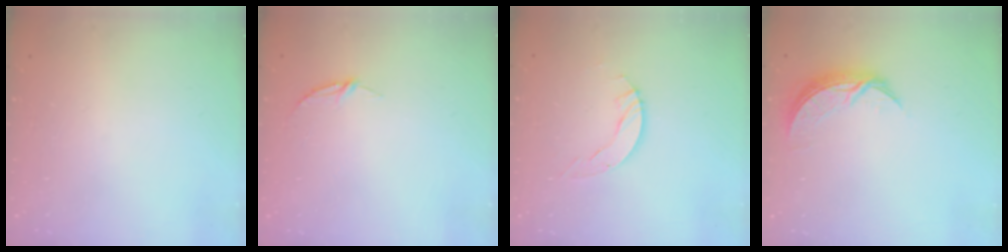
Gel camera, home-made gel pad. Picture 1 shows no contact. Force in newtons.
{"total": 4.2, "press": 4.2, "slide": 0.5}
{"total": 4.9, "press": 4.9, "slide": 0.5}
{"total": 7.6, "press": 7.6, "slide": 0.5}